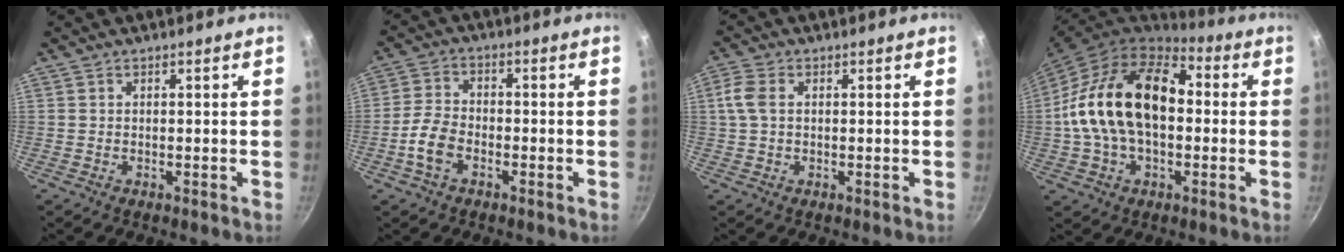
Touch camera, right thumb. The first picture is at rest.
{"total": 6.2, "force": [-2.6, 3.9, 4.1], "torque": [-0.077, 0.028, -0.056]}
{"total": 4.2, "force": [0.6, 2.8, 3.2], "torque": [-0.073, 0.011, 0.008]}
{"total": 21.5, "force": [0.6, 13.7, 16.5], "torque": [-0.278, 0.040, -0.003]}